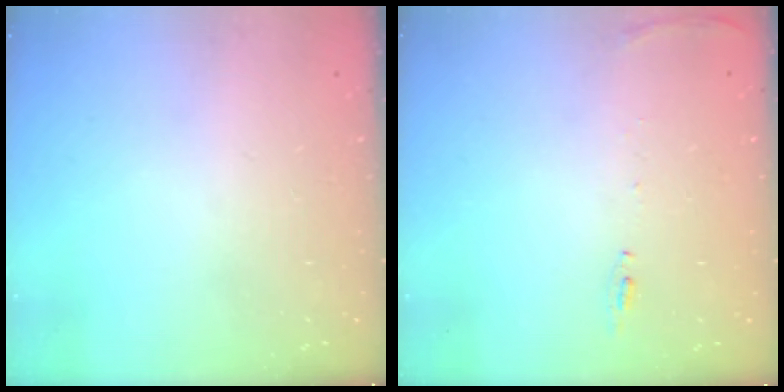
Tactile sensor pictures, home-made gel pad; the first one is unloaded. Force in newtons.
{"total": 6.1, "press": 6.0, "slide": 0.9}